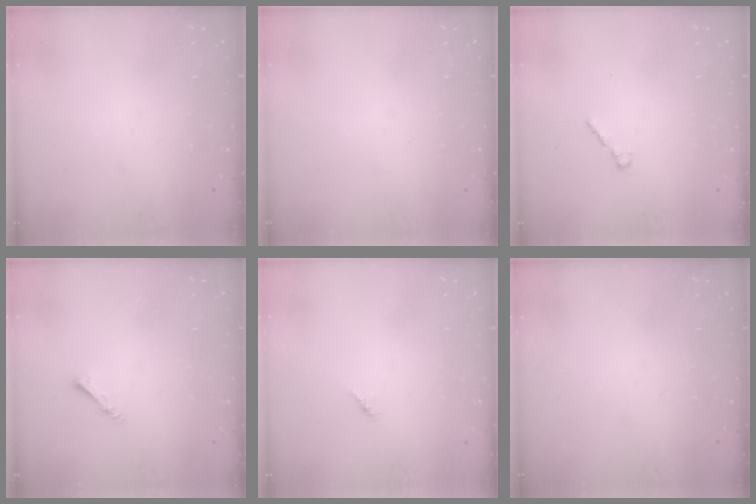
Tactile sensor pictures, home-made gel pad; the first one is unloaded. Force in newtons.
{"total": 0.0}
{"total": 1.7, "press": 1.7, "slide": 0.5}
{"total": 1.8, "press": 1.8, "slide": 0.1}
{"total": 1.5, "press": 1.4, "slide": 0.4}
{"total": 0.0}